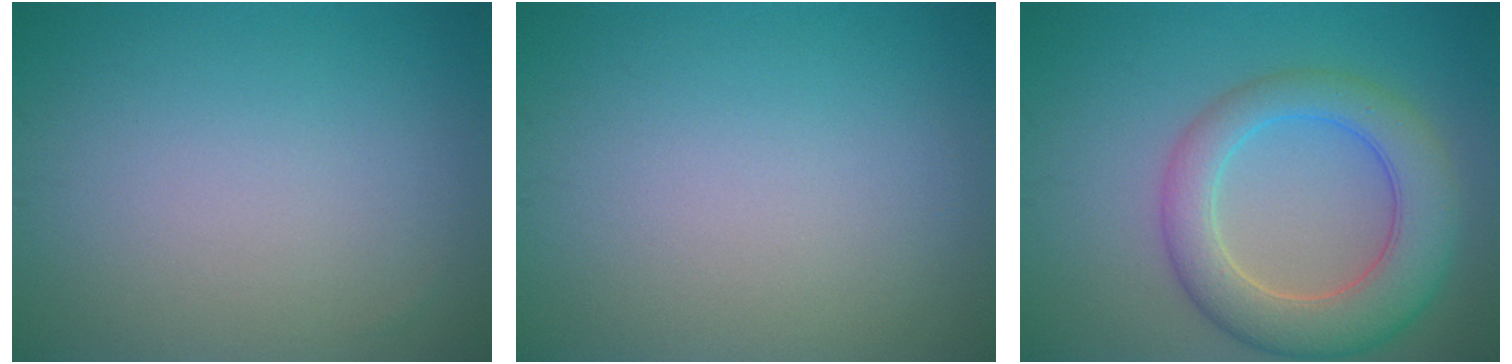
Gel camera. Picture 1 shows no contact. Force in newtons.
{"total": 0.0}
{"total": 6.8, "press": 6.8, "slide": 0.5}